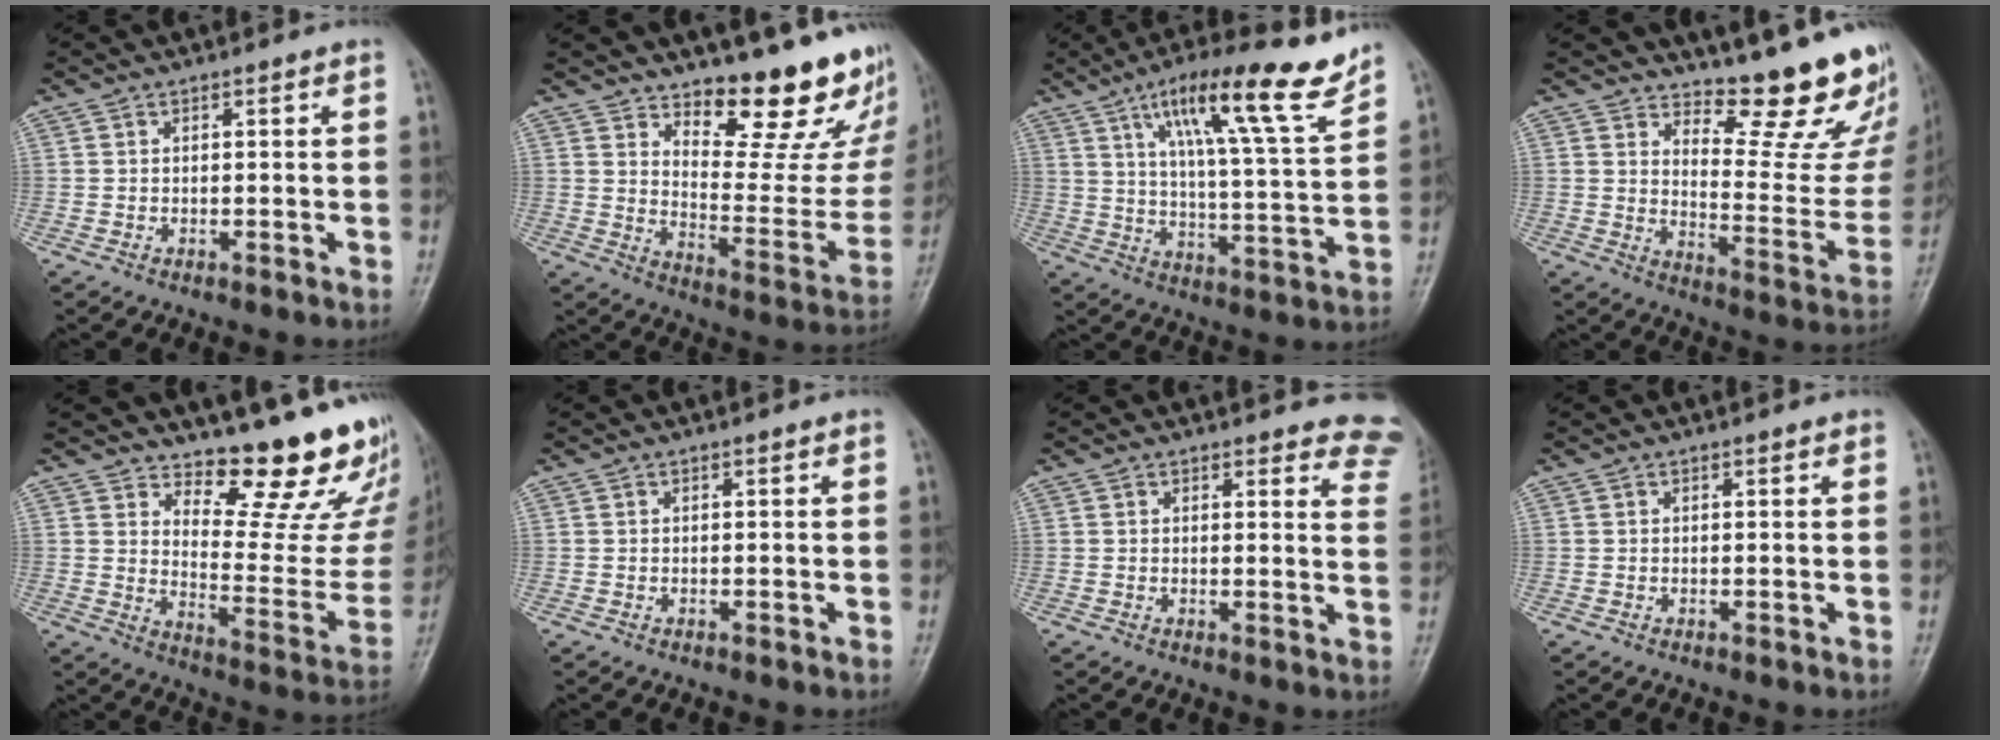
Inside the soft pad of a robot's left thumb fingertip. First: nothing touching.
{"total": 19.9, "force": [15.2, 7.0, 10.8], "torque": [-0.092, -0.132, 0.206]}
{"total": 17.8, "force": [11.6, 2.8, 13.2], "torque": [-0.189, -0.053, 0.184]}
{"total": 18.3, "force": [15.1, 5.0, 9.1], "torque": [-0.072, -0.153, 0.194]}
{"total": 17.6, "force": [15.3, 4.6, 7.3], "torque": [-0.044, -0.166, 0.195]}
{"total": 0.0}
{"total": 9.2, "force": [8.7, 2.8, 1.2], "torque": [0.042, -0.054, 0.058]}
{"total": 0.7, "force": [0.4, 0.4, 0.4], "torque": [-0.004, -0.002, 0.002]}